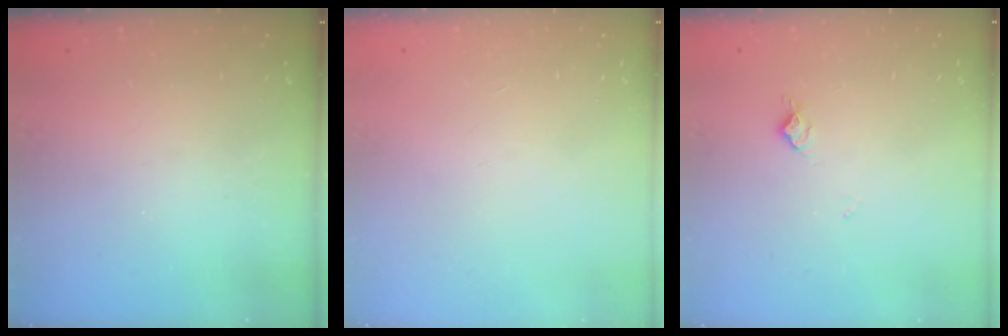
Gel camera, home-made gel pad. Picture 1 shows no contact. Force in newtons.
{"total": 0.0}
{"total": 5.0, "press": 4.9, "slide": 0.7}